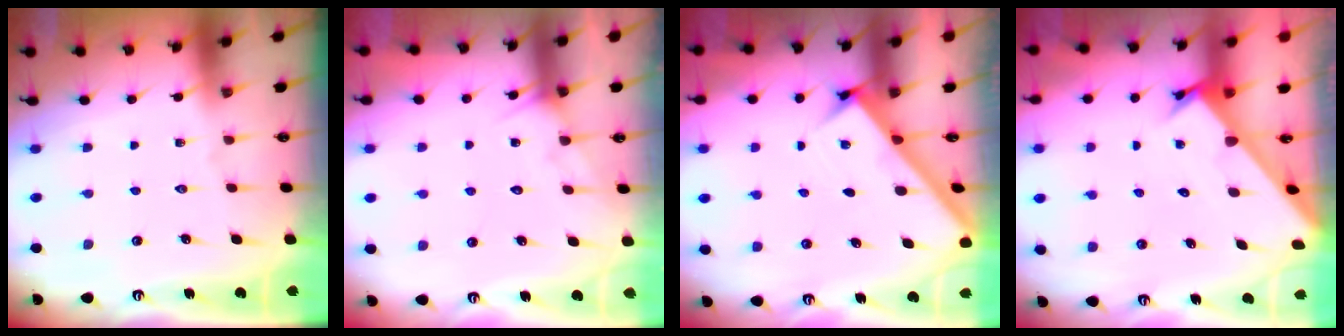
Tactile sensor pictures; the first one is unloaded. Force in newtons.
{"total": 6.0, "press": 5.9, "slide": 0.5}
{"total": 2.7, "press": 2.7, "slide": 0.3}
{"total": 2.1, "press": 2.1, "slide": 0.2}